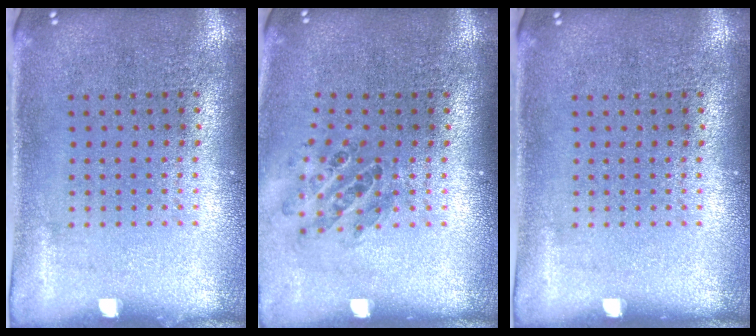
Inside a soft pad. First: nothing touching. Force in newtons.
{"total": 0.9, "press": 0.9, "slide": 0.2}
{"total": 0.0}